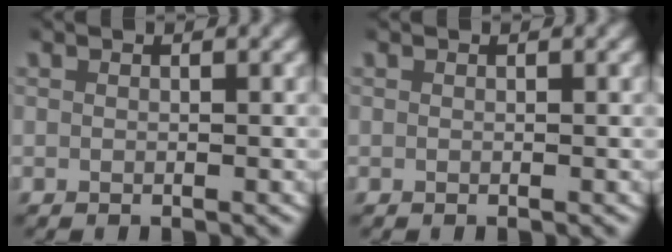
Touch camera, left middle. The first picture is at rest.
{"total": 0.0}